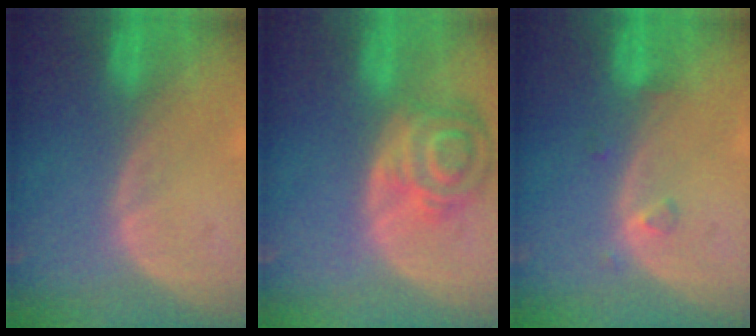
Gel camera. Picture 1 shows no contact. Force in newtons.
{"total": 8.0, "press": 7.1, "slide": 3.8}
{"total": 1.5, "press": 1.5, "slide": 0.1}